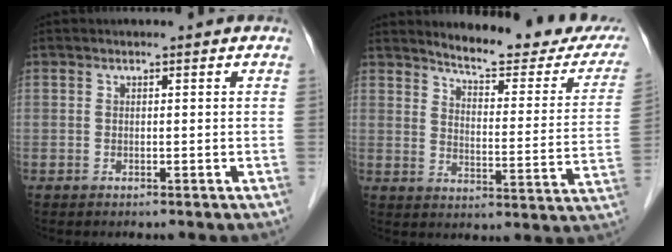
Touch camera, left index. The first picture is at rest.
{"total": 18.4, "force": [16.9, 2.9, 6.6], "torque": [-0.076, -0.067, 0.195]}